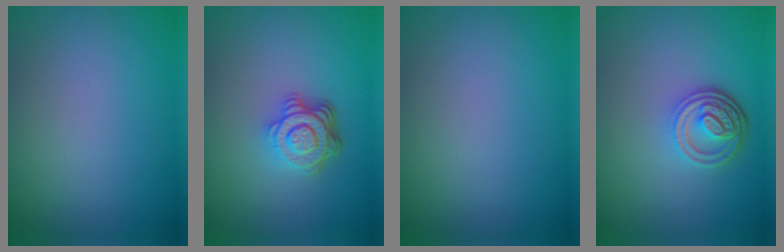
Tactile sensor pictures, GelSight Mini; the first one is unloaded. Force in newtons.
{"total": 4.7, "press": 3.4, "slide": 3.2}
{"total": 0.0}
{"total": 4.5, "press": 3.3, "slide": 3.0}